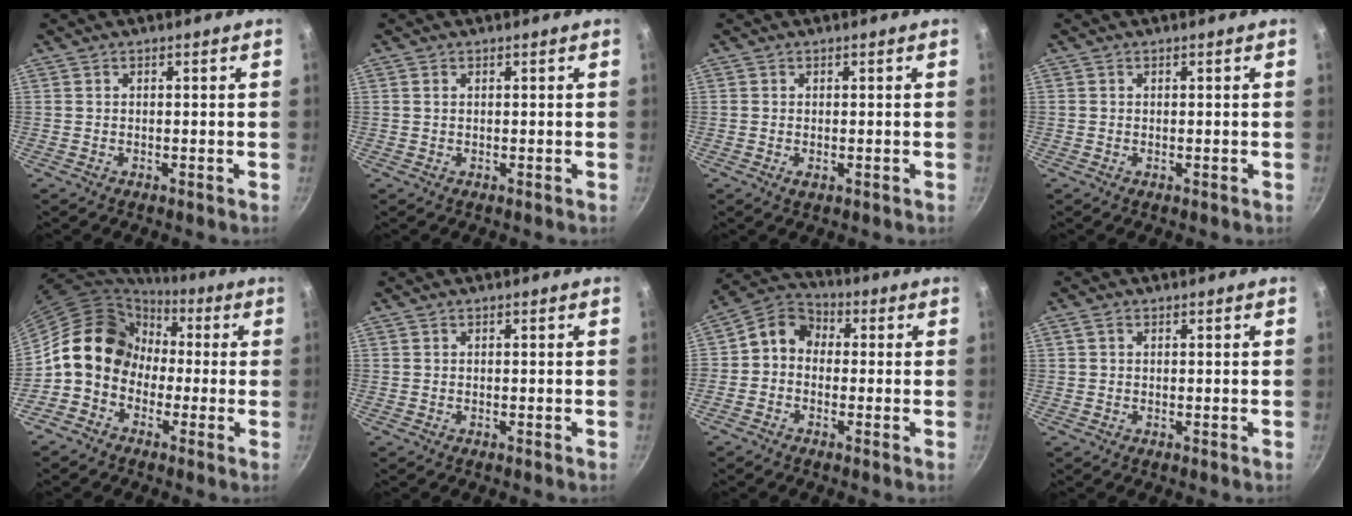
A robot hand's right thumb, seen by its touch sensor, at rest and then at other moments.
{"total": 0.5, "force": [0.2, 0.4, 0.3], "torque": [-0.006, 0.001, 0.003]}
{"total": 1.2, "force": [-0.3, 0.8, 0.9], "torque": [-0.016, -0.002, -0.004]}
{"total": 0.0}
{"total": 14.3, "force": [-0.3, 12.0, 7.8], "torque": [-0.090, 0.044, -0.026]}
{"total": 0.0}
{"total": 7.0, "force": [-0.3, 5.6, 4.1], "torque": [-0.060, 0.026, -0.030]}
{"total": 1.1, "force": [0.4, 0.8, 0.6], "torque": [-0.011, 0.004, 0.008]}